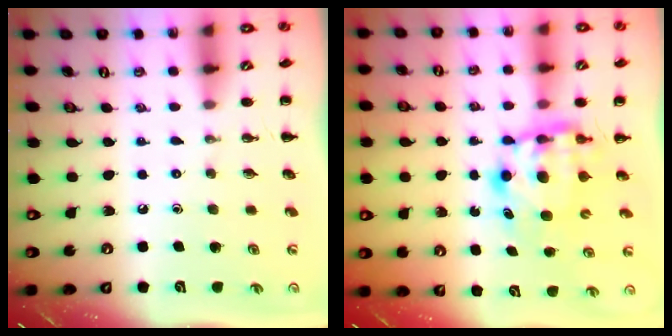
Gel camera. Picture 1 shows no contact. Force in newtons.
{"total": 6.5, "press": 6.4, "slide": 0.9}